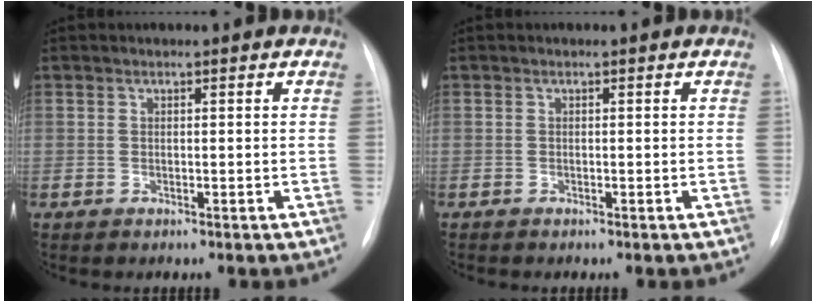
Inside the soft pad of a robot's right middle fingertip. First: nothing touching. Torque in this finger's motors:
{"motor_torque": [0.59, -0.61, 0.04, 0.01]}